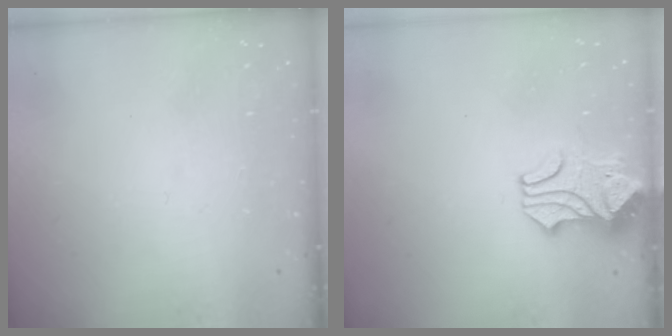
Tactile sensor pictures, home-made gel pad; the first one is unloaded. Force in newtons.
{"total": 2.4, "press": 2.1, "slide": 1.2}